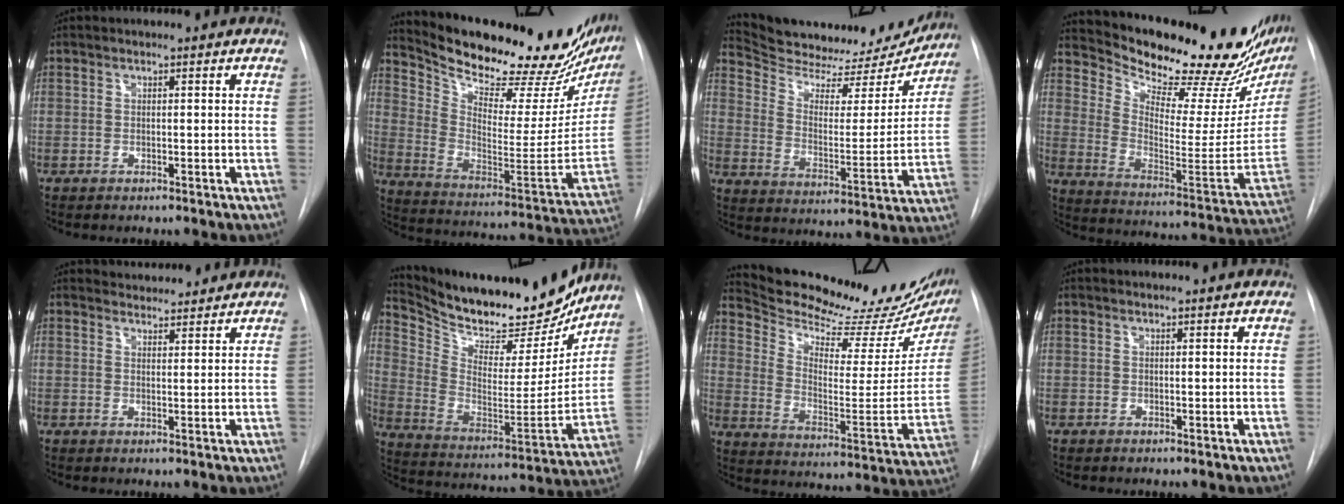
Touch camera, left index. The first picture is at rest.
{"total": 30.3, "force": [25.6, 7.5, 14.3], "torque": [-0.240, -0.065, 0.353]}
{"total": 20.5, "force": [19.5, 4.5, 4.5], "torque": [-0.068, -0.036, 0.276]}
{"total": 27.7, "force": [24.2, 4.7, 12.6], "torque": [-0.200, -0.090, 0.322]}
{"total": 5.7, "force": [5.6, 1.2, 0.5], "torque": [-0.006, 0.016, 0.073]}
{"total": 22.7, "force": [20.4, 5.9, 8.2], "torque": [-0.145, -0.036, 0.312]}
{"total": 26.7, "force": [24.0, 4.6, 10.8], "torque": [-0.172, -0.090, 0.322]}
{"total": 1.4, "force": [1.3, 0.0, 0.2], "torque": [-0.008, 0.011, 0.019]}